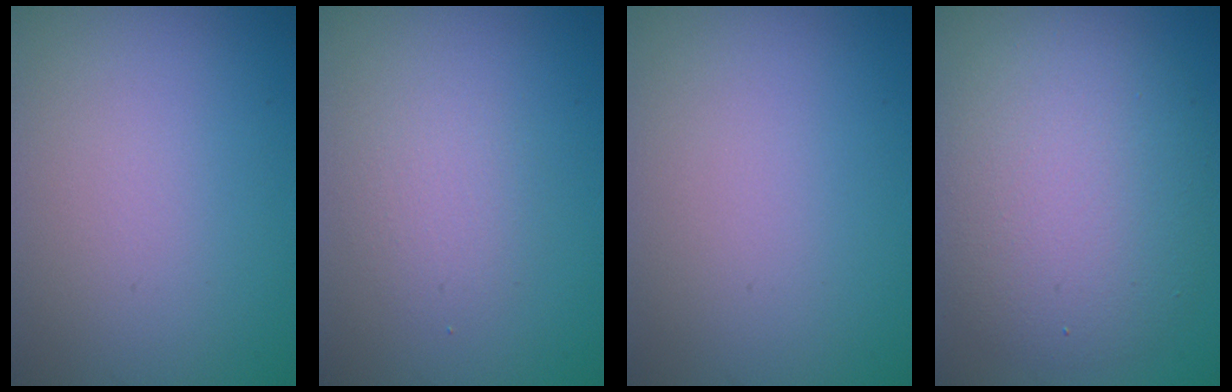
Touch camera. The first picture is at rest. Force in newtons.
{"total": 1.9, "press": 1.9, "slide": 0.2}
{"total": 0.0}
{"total": 8.1, "press": 8.1, "slide": 0.3}